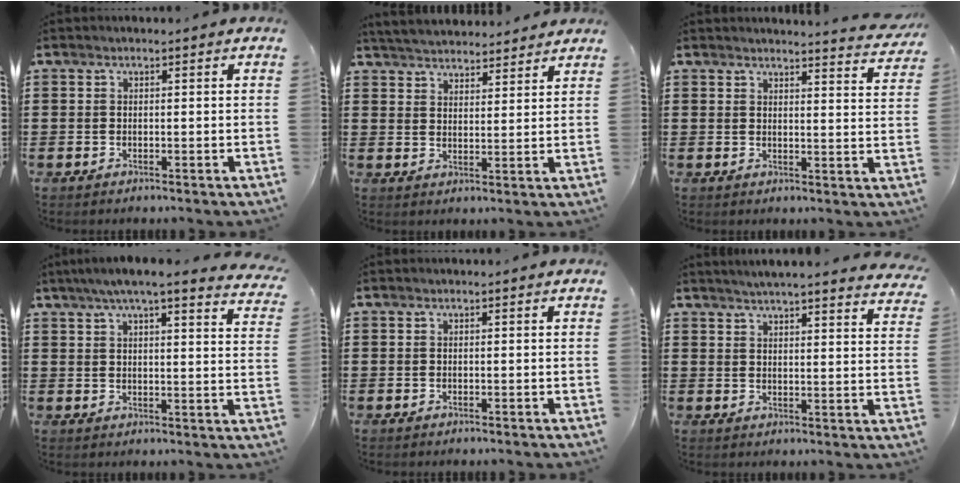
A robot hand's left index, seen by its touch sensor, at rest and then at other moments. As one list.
[{"total": 4.1, "force": [4.1, 0.3, 0.3], "torque": [-0.021, -0.018, 0.074]}, {"total": 3.2, "force": [3.1, -0.3, 0.6], "torque": [-0.016, -0.019, 0.055]}, {"total": 5.7, "force": [4.7, -0.1, 3.2], "torque": [-0.079, -0.015, 0.081]}, {"total": 0.0}, {"total": 3.9, "force": [3.8, -0.6, 0.8], "torque": [-0.031, -0.022, 0.065]}]